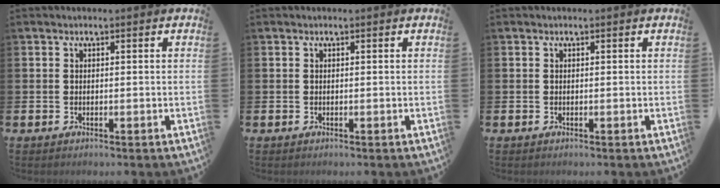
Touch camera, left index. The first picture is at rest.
{"total": 0.0}
{"total": 0.0}